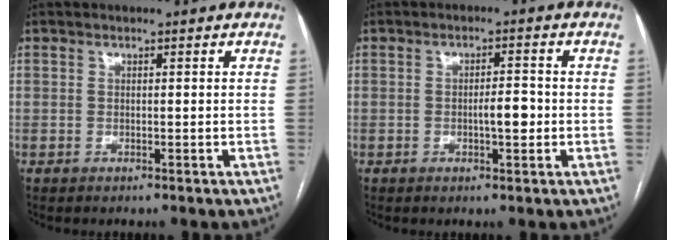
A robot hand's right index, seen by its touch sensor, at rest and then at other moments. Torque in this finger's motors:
{"motor_torque": [0.46, -0.11, 0.23, 0.07]}